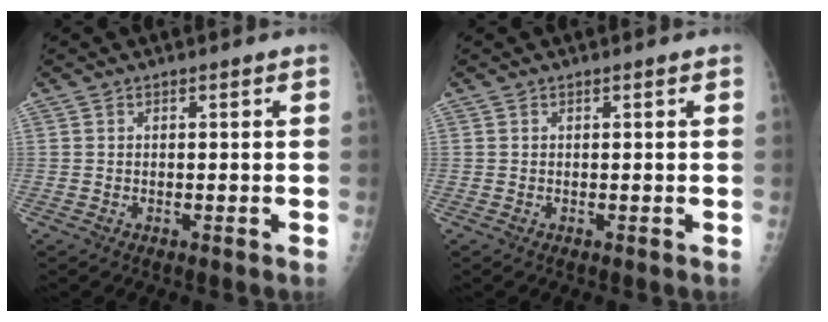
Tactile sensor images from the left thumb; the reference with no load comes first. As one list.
[{"total": 0.0}]